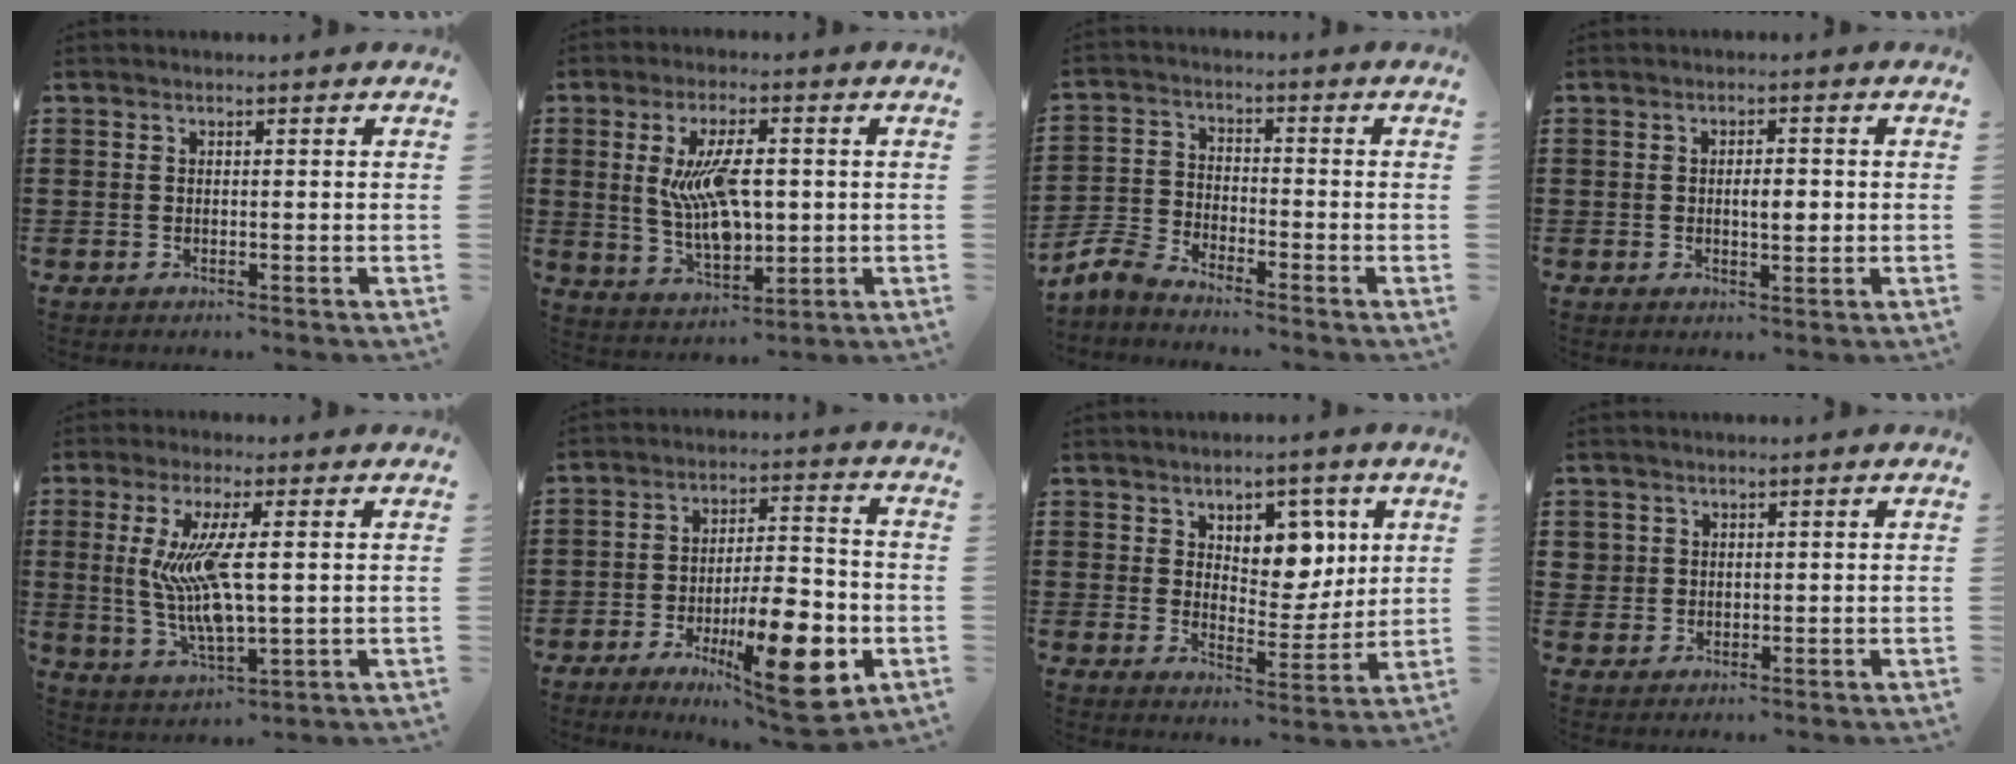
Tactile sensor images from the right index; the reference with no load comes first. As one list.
[{"total": 9.6, "force": [1.1, 4.2, 8.5], "torque": [-0.168, -0.004, 0.013]}, {"total": 4.8, "force": [-4.6, 0.5, 1.2], "torque": [-0.053, -0.007, -0.101]}, {"total": 2.9, "force": [-0.1, 1.0, 2.7], "torque": [-0.042, -0.001, -0.005]}, {"total": 9.6, "force": [1.1, 2.3, 9.3], "torque": [-0.209, -0.018, 0.011]}, {"total": 13.6, "force": [-6.2, 4.8, 11.2], "torque": [-0.171, 0.014, -0.102]}, {"total": 6.8, "force": [3.6, 4.6, 3.5], "torque": [-0.060, -0.009, 0.057]}, {"total": 1.6, "force": [0.7, 1.4, 0.2], "torque": [-0.009, 0.006, 0.013]}]